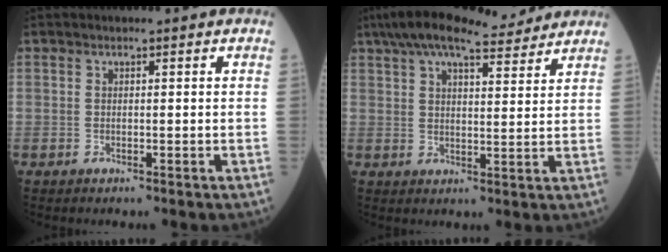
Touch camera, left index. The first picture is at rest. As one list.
[{"total": 14.1, "force": [12.1, 2.5, 6.8], "torque": [-0.122, 0.036, 0.181]}]